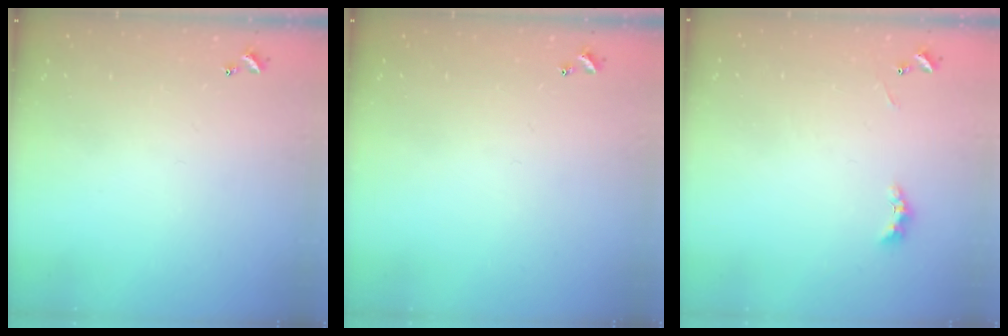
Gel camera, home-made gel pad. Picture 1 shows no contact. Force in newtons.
{"total": 0.0}
{"total": 2.5, "press": 2.5, "slide": 0.6}